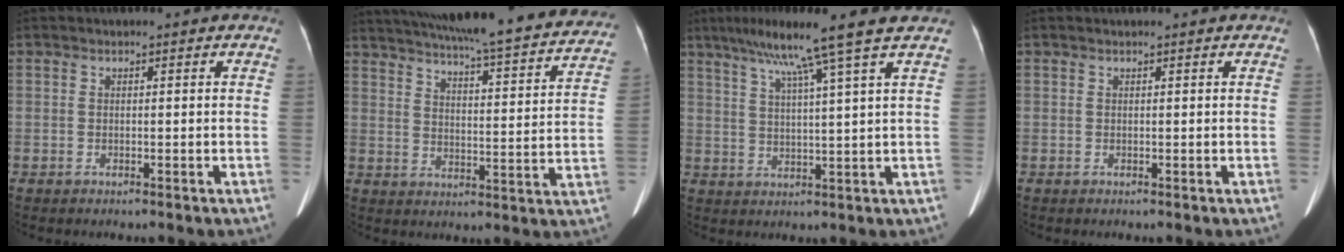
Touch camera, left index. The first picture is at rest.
{"total": 30.2, "force": [26.8, 3.8, 13.4], "torque": [-0.219, -0.039, 0.335]}
{"total": 10.0, "force": [6.9, -2.3, 6.9], "torque": [-0.112, 0.017, 0.105]}
{"total": 0.6, "force": [0.6, 0.0, 0.2], "torque": [-0.002, 0.009, 0.012]}